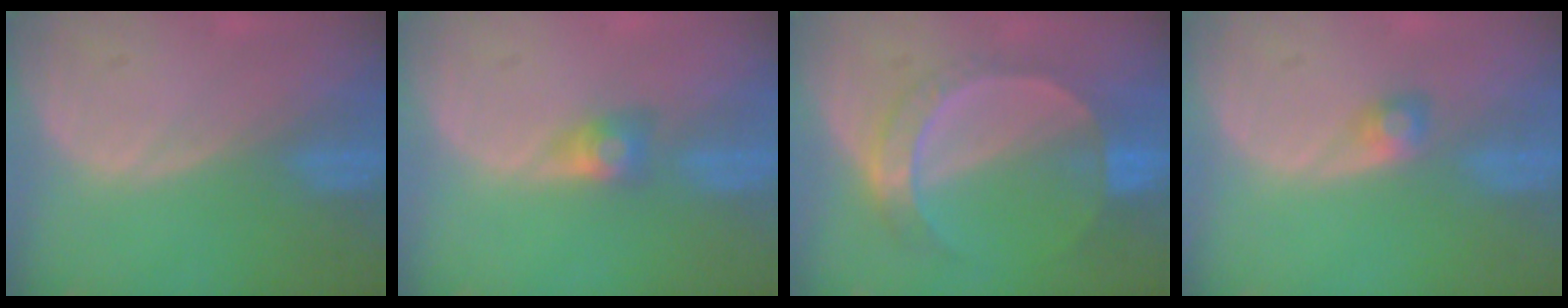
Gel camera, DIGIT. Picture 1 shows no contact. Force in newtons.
{"total": 2.9, "press": 2.4, "slide": 1.5}
{"total": 7.3, "press": 6.4, "slide": 3.4}
{"total": 1.9, "press": 1.8, "slide": 0.2}